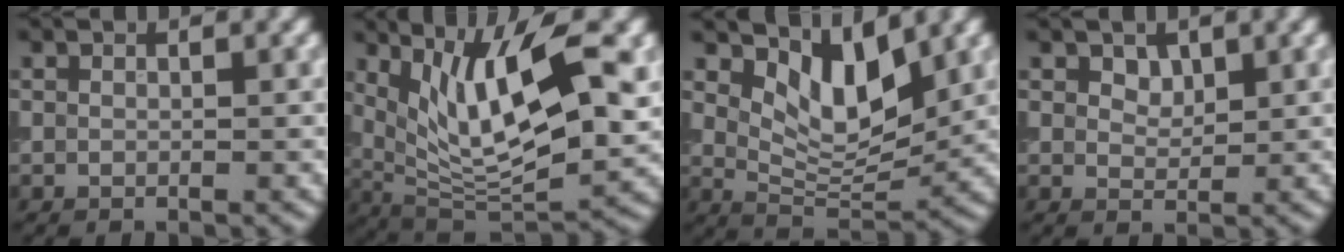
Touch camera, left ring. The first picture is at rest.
{"total": 11.1, "force": [3.6, 3.6, 9.9], "torque": [-0.168, -0.008, 0.070]}
{"total": 5.2, "force": [2.8, 2.3, 3.7], "torque": [-0.069, -0.015, 0.047]}
{"total": 1.3, "force": [0.8, 0.8, 0.5], "torque": [-0.010, -0.004, 0.014]}